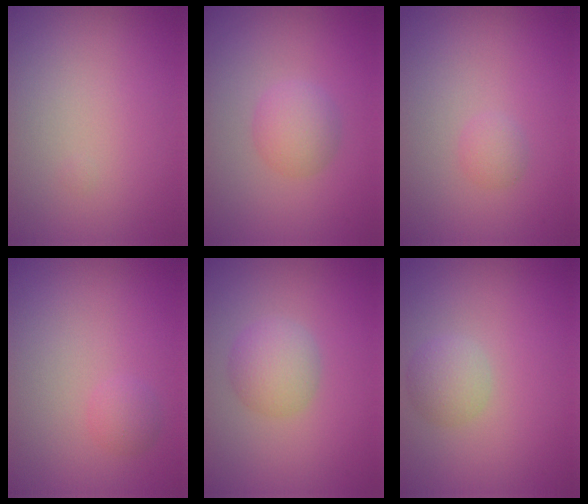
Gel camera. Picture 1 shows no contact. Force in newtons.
{"total": 2.5, "press": 2.5, "slide": 0.1}
{"total": 1.0, "press": 1.0, "slide": 0.1}
{"total": 1.2, "press": 1.2, "slide": 0.0}
{"total": 2.9, "press": 2.9, "slide": 0.1}
{"total": 2.1, "press": 2.1, "slide": 0.1}